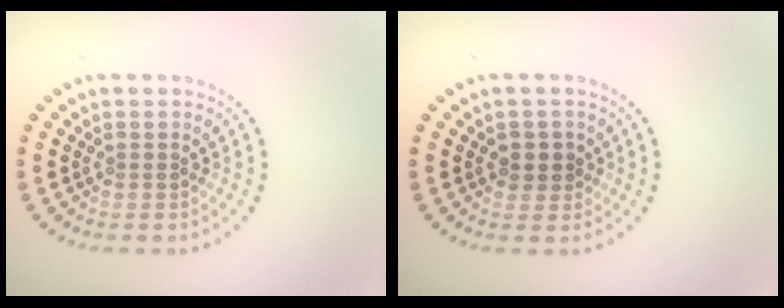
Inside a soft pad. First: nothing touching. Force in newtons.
{"total": 1.7, "press": 1.5, "slide": 0.7}